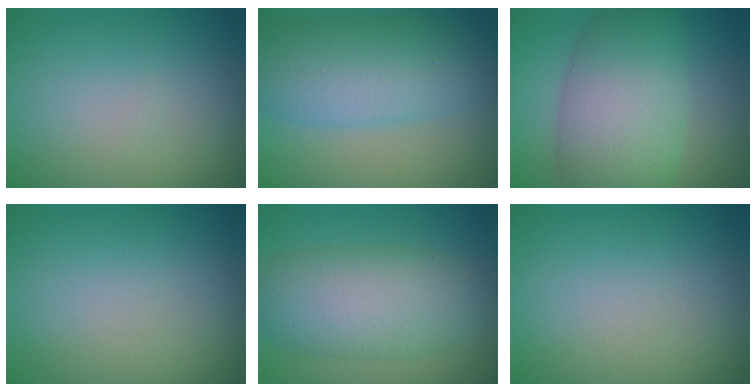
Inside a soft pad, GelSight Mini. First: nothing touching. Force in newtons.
{"total": 7.7, "press": 7.7, "slide": 0.3}
{"total": 9.5, "press": 9.5, "slide": 0.3}
{"total": 0.0}
{"total": 7.2, "press": 7.2, "slide": 0.1}
{"total": 0.0}